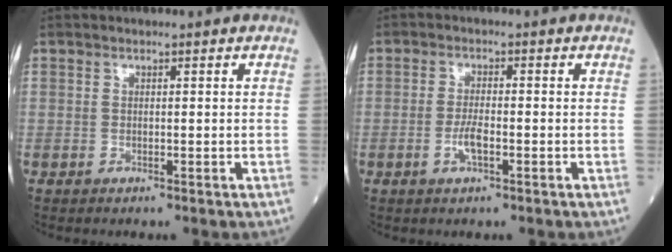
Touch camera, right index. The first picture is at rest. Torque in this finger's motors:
{"motor_torque": [0.27, -0.13, 0.20, 0.08]}